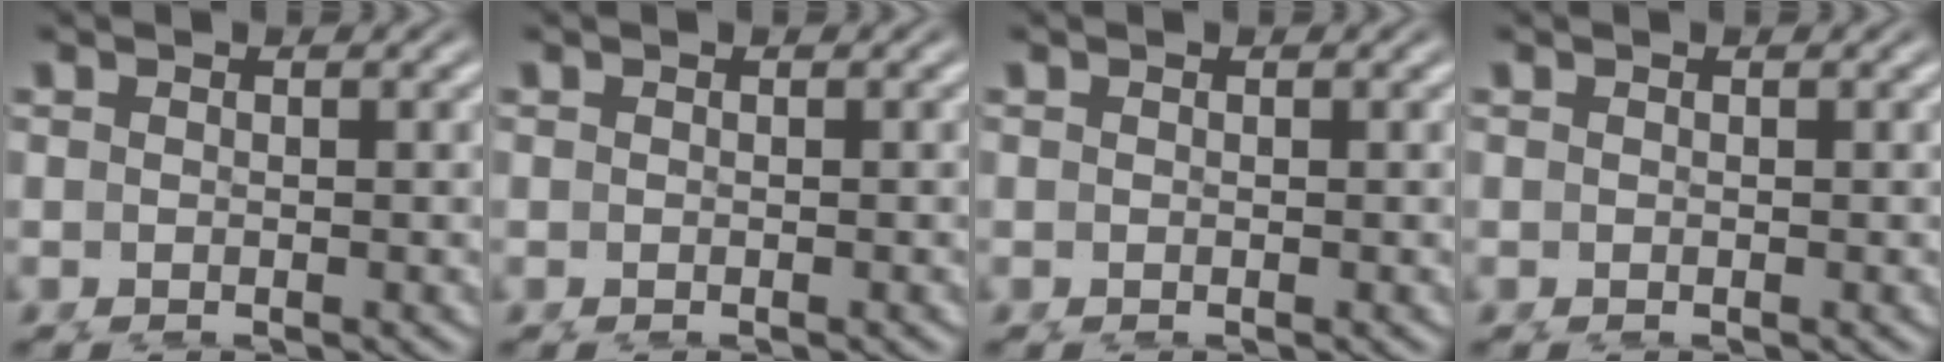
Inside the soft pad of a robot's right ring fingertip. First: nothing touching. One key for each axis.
{"total": 0.0}
{"total": 0.0}
{"total": 0.0}